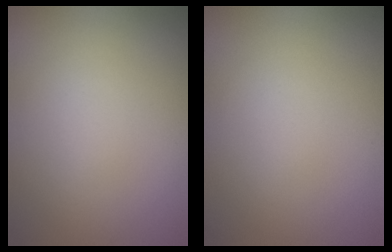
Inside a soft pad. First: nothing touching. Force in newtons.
{"total": 0.0}